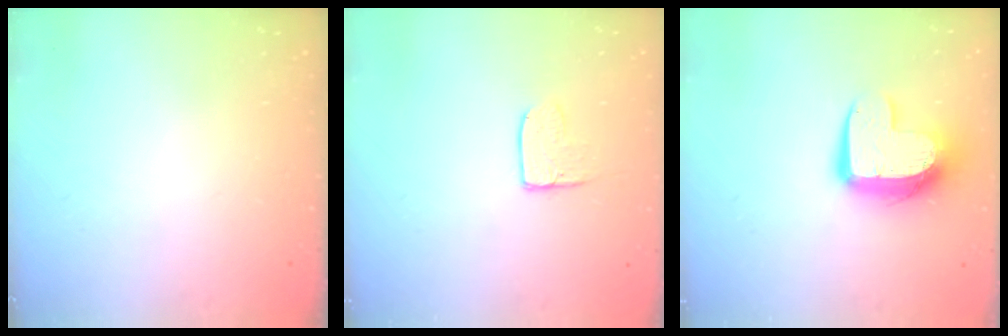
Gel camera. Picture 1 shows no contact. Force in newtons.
{"total": 6.3, "press": 6.2, "slide": 0.5}
{"total": 11.9, "press": 11.8, "slide": 0.9}